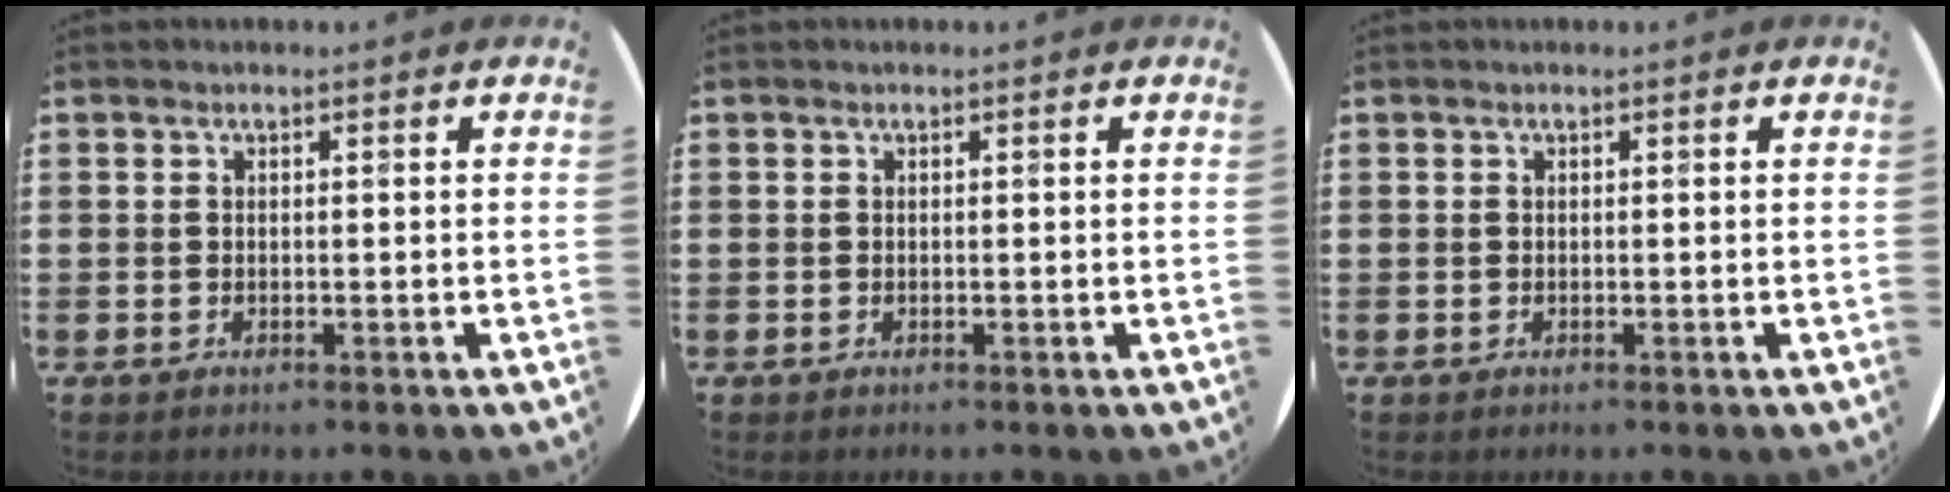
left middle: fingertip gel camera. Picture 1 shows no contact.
{"total": 0.0}
{"total": 0.0}